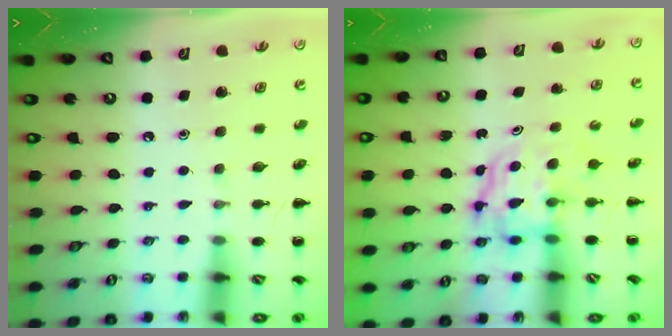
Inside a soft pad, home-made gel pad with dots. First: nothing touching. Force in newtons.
{"total": 4.0, "press": 4.0, "slide": 0.4}